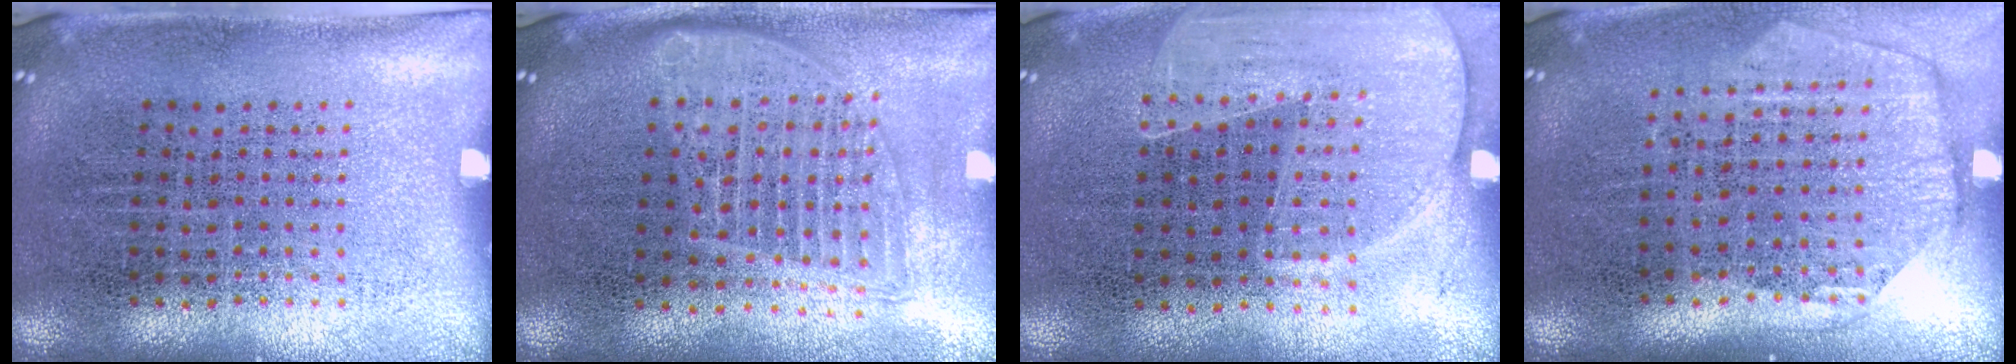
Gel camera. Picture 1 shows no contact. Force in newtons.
{"total": 1.6, "press": 1.4, "slide": 0.8}
{"total": 1.6, "press": 1.4, "slide": 0.7}
{"total": 1.8, "press": 1.6, "slide": 0.8}